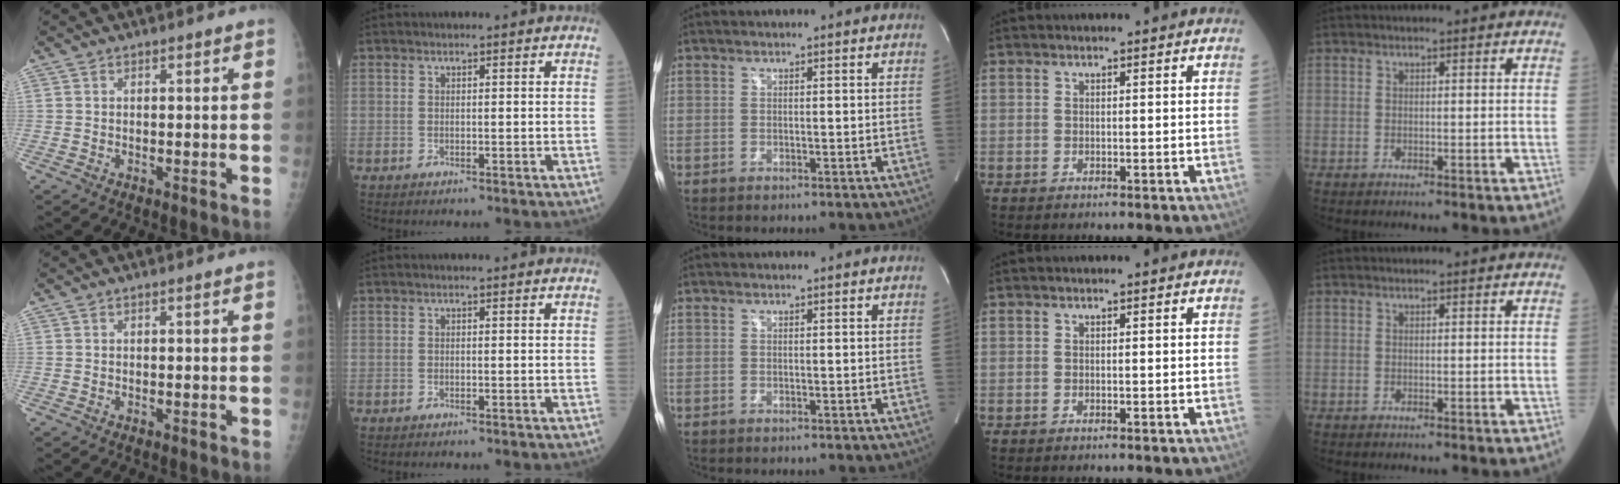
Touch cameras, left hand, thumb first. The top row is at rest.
{}